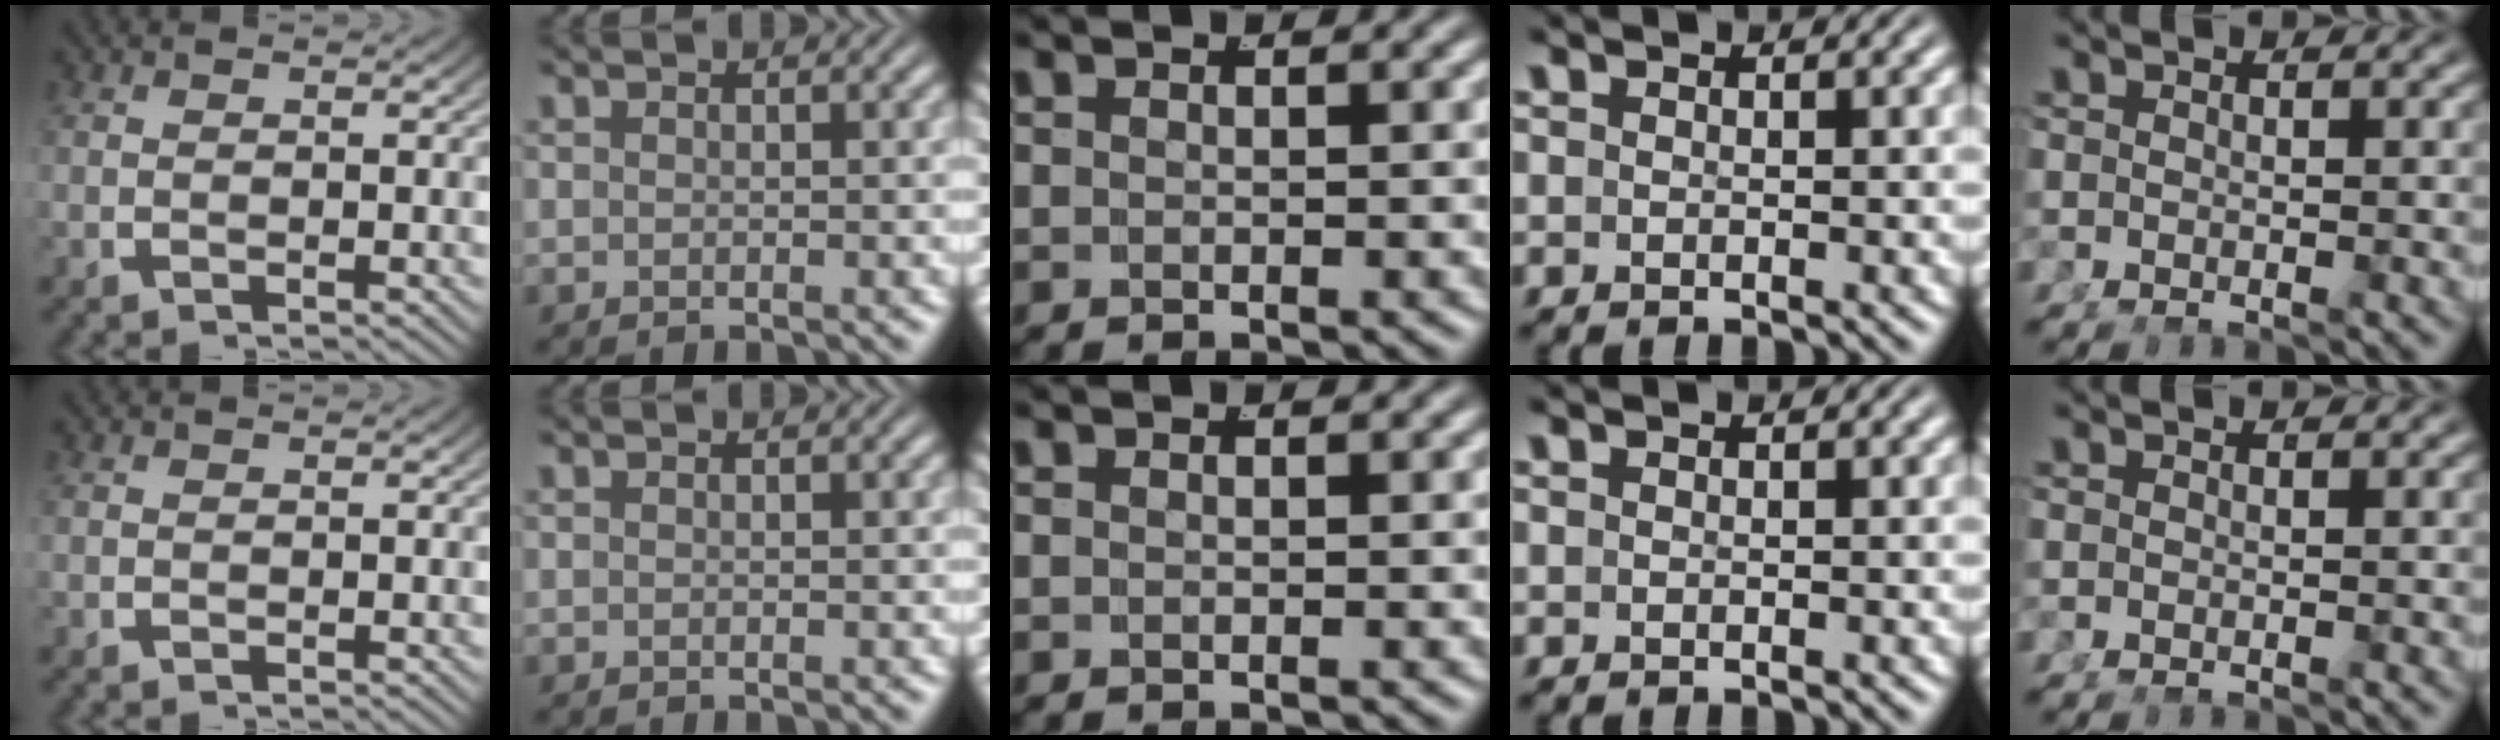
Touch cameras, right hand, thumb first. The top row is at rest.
{}